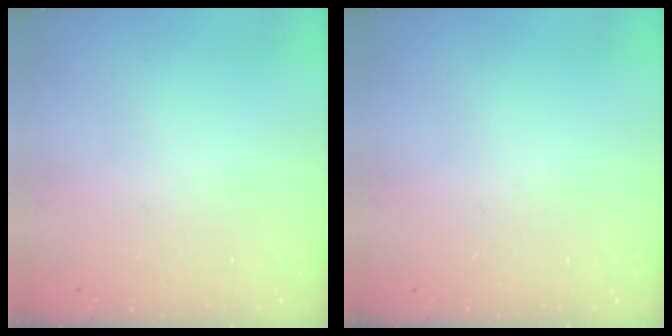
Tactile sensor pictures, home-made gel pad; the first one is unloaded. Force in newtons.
{"total": 0.0}